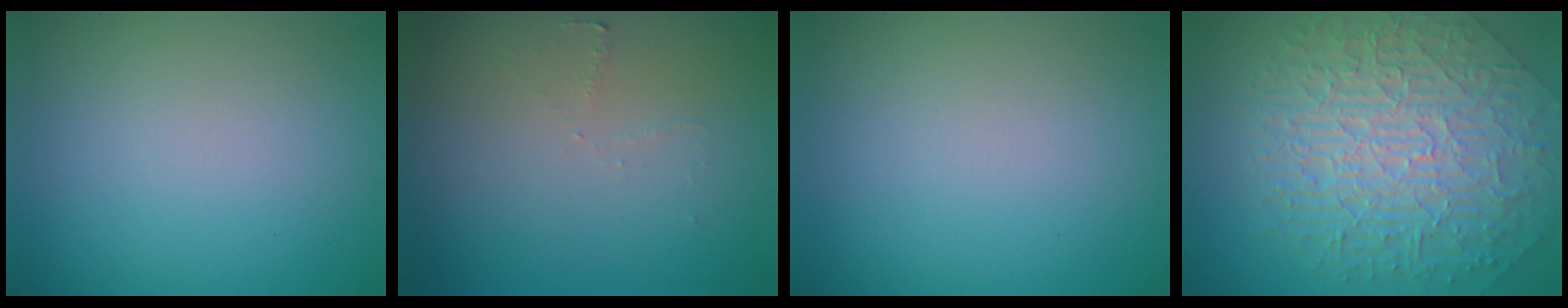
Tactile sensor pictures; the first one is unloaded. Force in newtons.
{"total": 0.9, "press": 0.8, "slide": 0.3}
{"total": 0.0}
{"total": 10.0, "press": 6.6, "slide": 7.5}